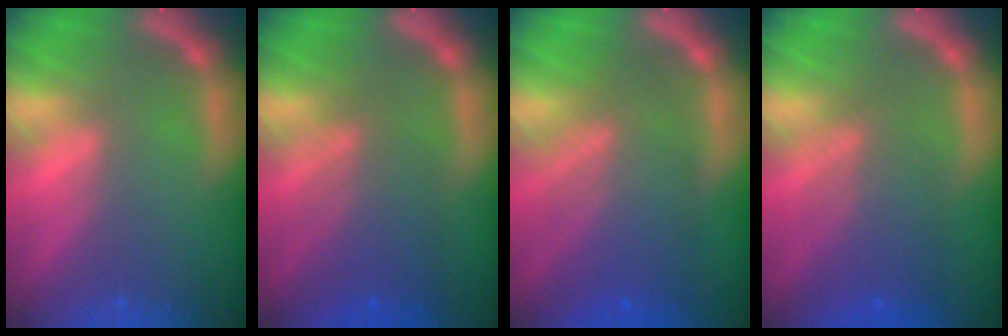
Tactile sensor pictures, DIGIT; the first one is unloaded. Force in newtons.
{"total": 5.5}
{"total": 8.1}
{"total": 5.5}